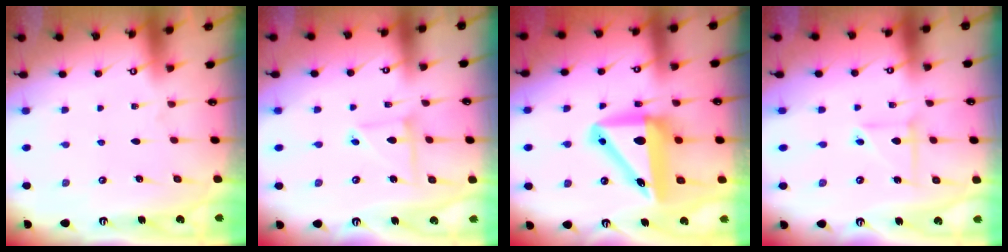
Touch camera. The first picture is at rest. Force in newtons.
{"total": 6.1, "press": 6.0, "slide": 0.5}
{"total": 13.3, "press": 12.9, "slide": 3.4}
{"total": 4.5, "press": 4.4, "slide": 0.4}